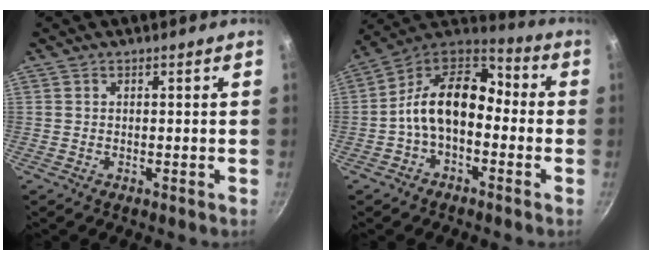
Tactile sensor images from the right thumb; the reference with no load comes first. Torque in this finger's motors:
{"motor_torque": [1.77, 2.80, 1.65, -0.47, 0.19]}